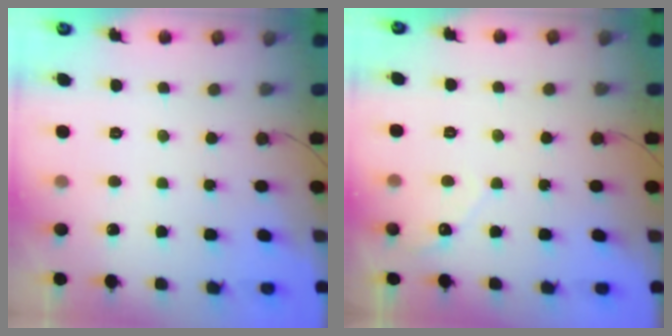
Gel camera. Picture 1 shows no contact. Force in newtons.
{"total": 2.7, "press": 2.7, "slide": 0.2}